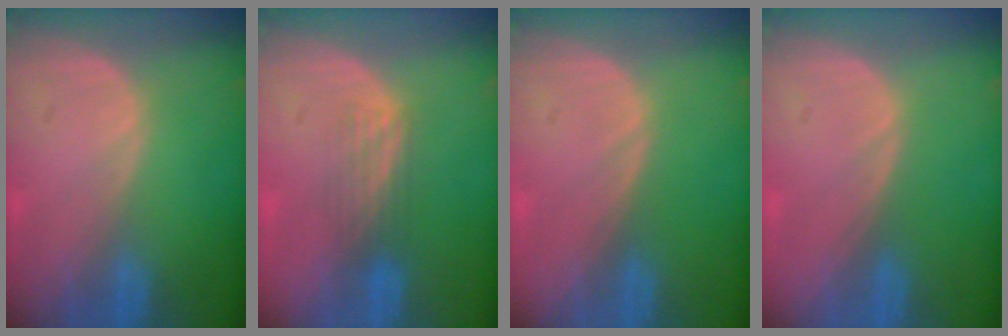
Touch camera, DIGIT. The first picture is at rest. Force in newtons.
{"total": 2.9, "press": 2.9, "slide": 0.2}
{"total": 0.0}
{"total": 0.0}